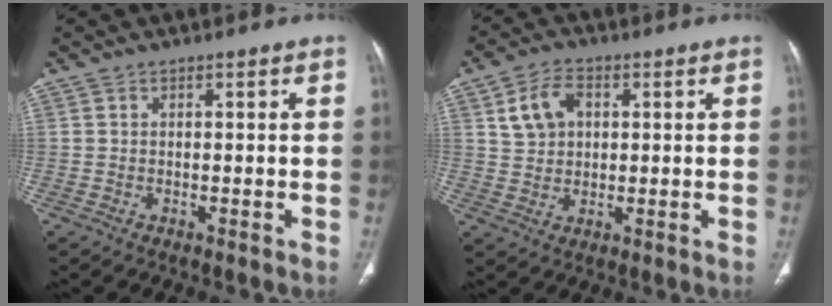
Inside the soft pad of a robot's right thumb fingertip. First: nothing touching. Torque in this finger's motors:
{"motor_torque": [-0.89, 0.99, 0.09, -0.04, 0.06]}